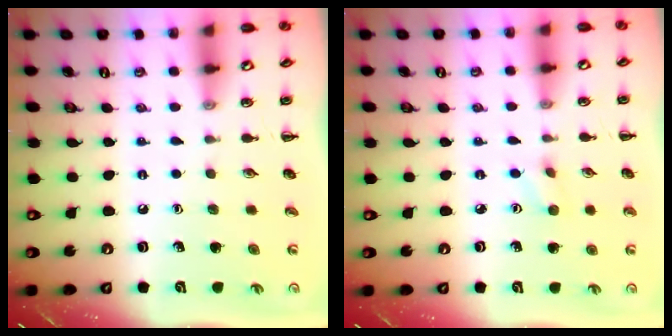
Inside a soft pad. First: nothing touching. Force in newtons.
{"total": 2.8, "press": 2.7, "slide": 0.9}